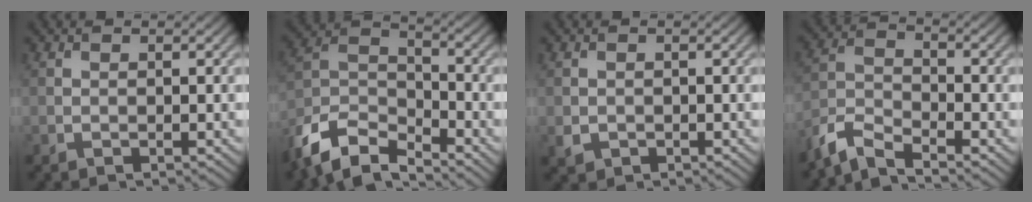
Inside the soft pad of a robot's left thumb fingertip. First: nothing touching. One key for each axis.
{"total": 11.0, "fx": -8.8, "fy": 4.1, "fz": 5.2, "tx": -0.108, "ty": -0.006, "tz": -0.184}
{"total": 1.4, "fx": -0.4, "fy": 1.2, "fz": 0.5, "tx": -0.011, "ty": -0.009, "tz": -0.008}
{"total": 5.4, "fx": -4.7, "fy": 1.1, "fz": 2.4, "tx": -0.058, "ty": -0.007, "tz": -0.110}